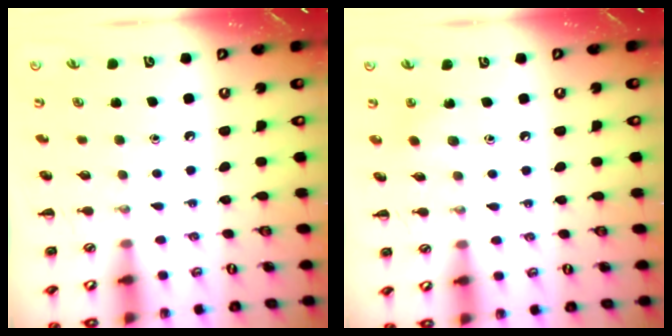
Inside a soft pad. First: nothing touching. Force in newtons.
{"total": 3.5, "press": 3.3, "slide": 1.1}